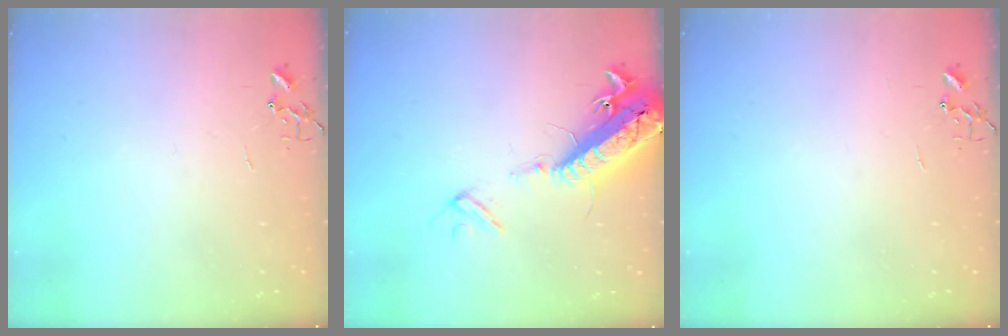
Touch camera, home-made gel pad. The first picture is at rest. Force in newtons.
{"total": 17.7, "press": 17.2, "slide": 4.3}
{"total": 0.0}